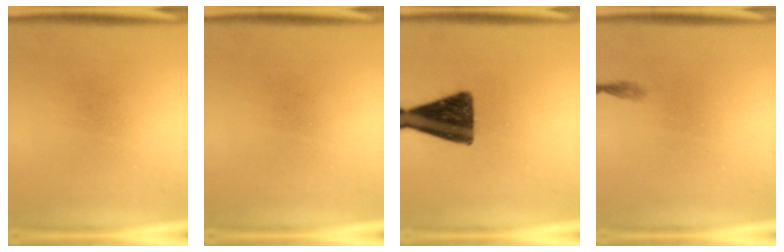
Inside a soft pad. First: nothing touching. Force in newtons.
{"total": 0.0}
{"total": 13.8}
{"total": 0.6}